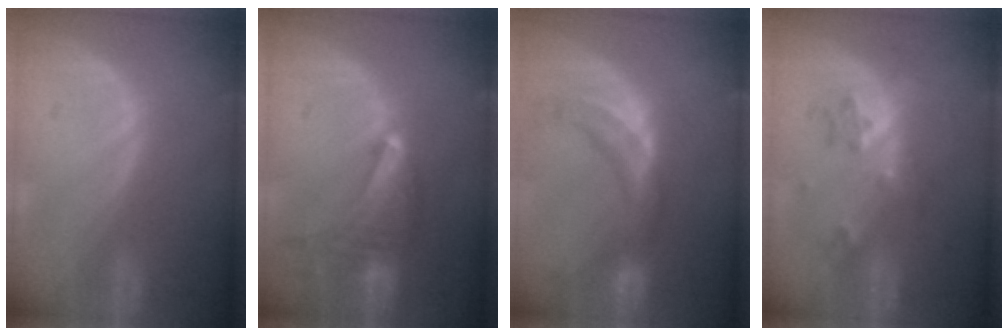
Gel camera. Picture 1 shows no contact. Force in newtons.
{"total": 9.6, "press": 8.5, "slide": 4.4}
{"total": 11.0, "press": 9.5, "slide": 5.6}
{"total": 6.2, "press": 5.5, "slide": 3.0}